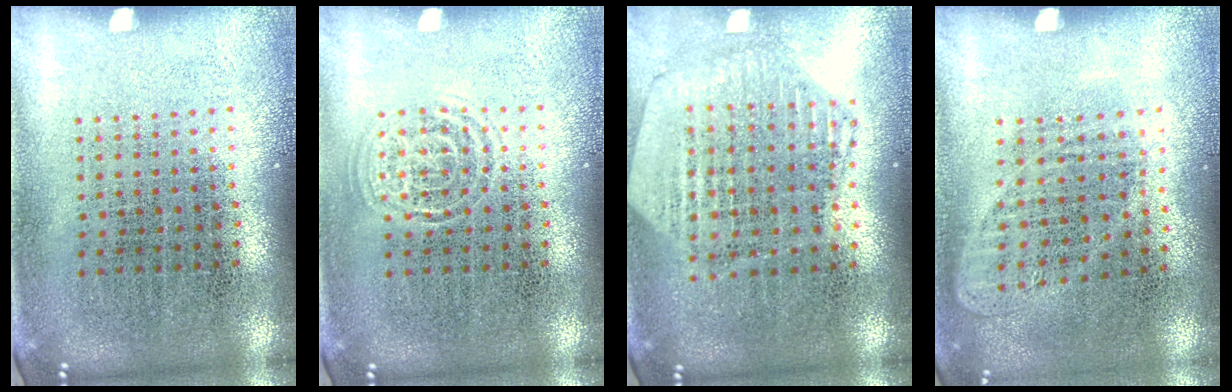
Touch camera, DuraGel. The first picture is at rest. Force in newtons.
{"total": 1.6, "press": 1.5, "slide": 0.2}
{"total": 1.2, "press": 1.2, "slide": 0.2}
{"total": 0.9, "press": 0.9, "slide": 0.3}